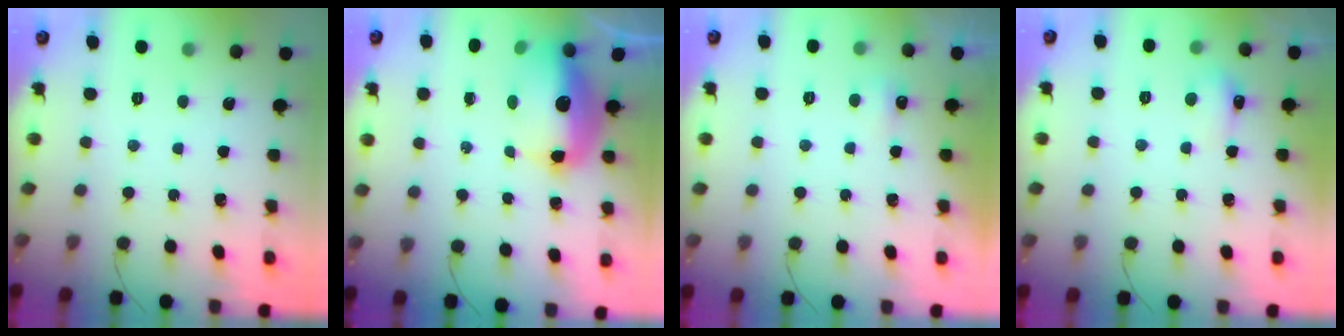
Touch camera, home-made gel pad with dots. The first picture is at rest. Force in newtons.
{"total": 11.1, "press": 10.8, "slide": 2.6}
{"total": 3.3, "press": 3.1, "slide": 0.9}
{"total": 5.9, "press": 5.2, "slide": 2.9}